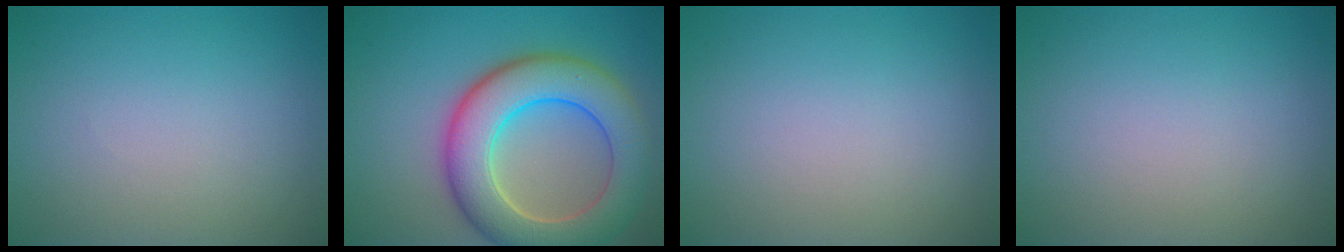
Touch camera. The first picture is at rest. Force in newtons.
{"total": 9.6, "press": 9.6, "slide": 0.6}
{"total": 0.0}
{"total": 0.0}